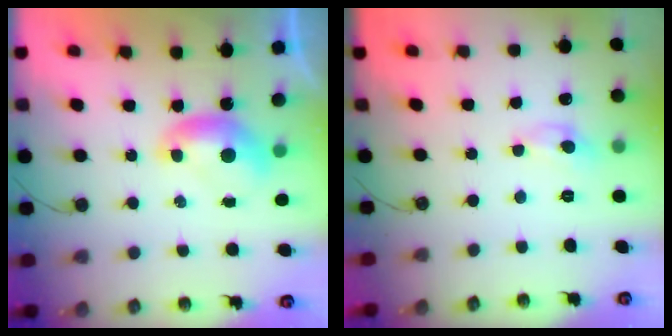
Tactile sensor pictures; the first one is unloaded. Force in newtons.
{"total": 0.9, "press": 0.8, "slide": 0.2}